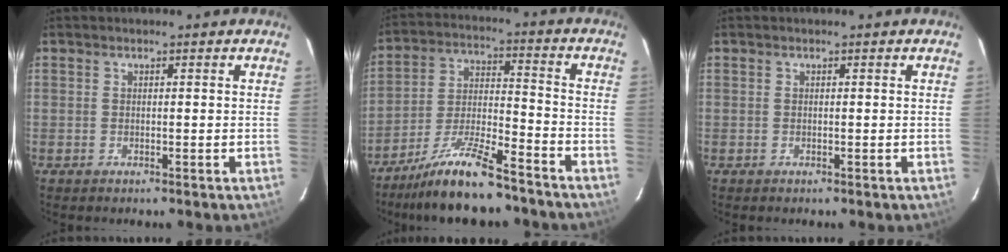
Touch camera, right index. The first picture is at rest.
{"total": 13.6, "force": [-11.1, 2.2, 7.5], "torque": [-0.158, -0.004, -0.199]}
{"total": 0.0}